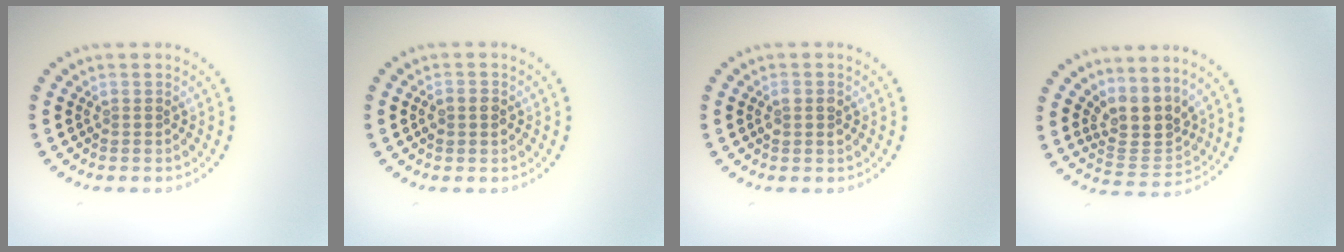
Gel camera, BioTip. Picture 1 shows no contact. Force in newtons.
{"total": 1.5, "press": 1.4, "slide": 0.1}
{"total": 1.3, "press": 1.3, "slide": 0.1}
{"total": 4.0, "press": 3.3, "slide": 2.2}